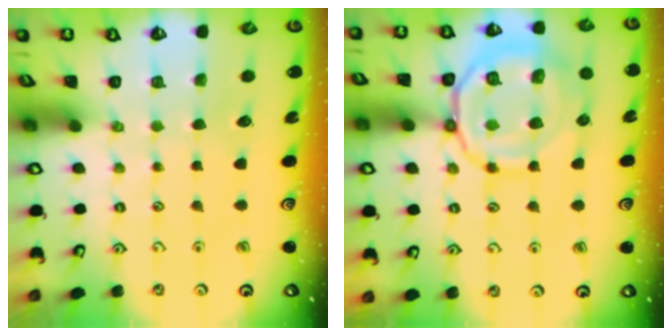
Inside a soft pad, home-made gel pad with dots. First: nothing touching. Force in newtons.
{"total": 15.3, "press": 15.3, "slide": 1.4}